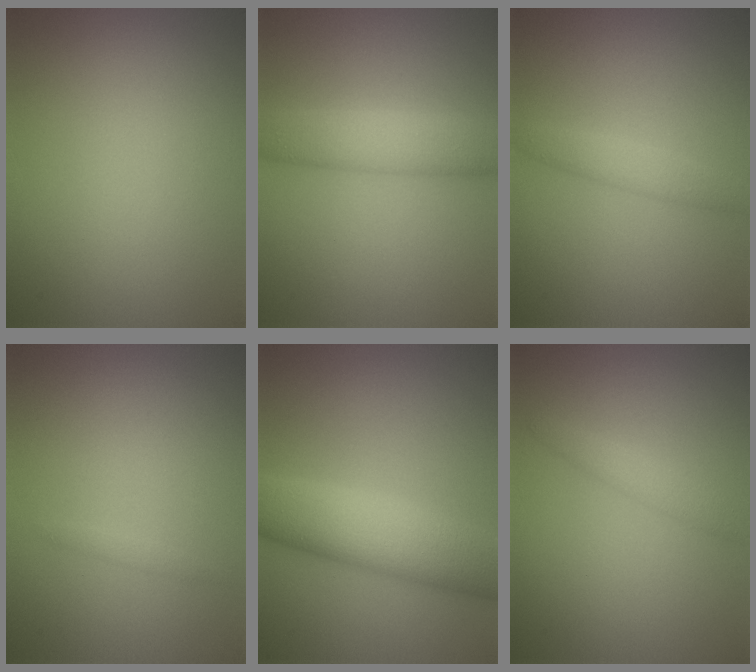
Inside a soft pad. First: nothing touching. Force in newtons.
{"total": 4.7, "press": 4.7, "slide": 0.1}
{"total": 2.2, "press": 2.2, "slide": 0.2}
{"total": 0.5, "press": 0.5, "slide": 0.0}
{"total": 8.3, "press": 8.3, "slide": 0.2}
{"total": 1.7, "press": 1.7, "slide": 0.1}